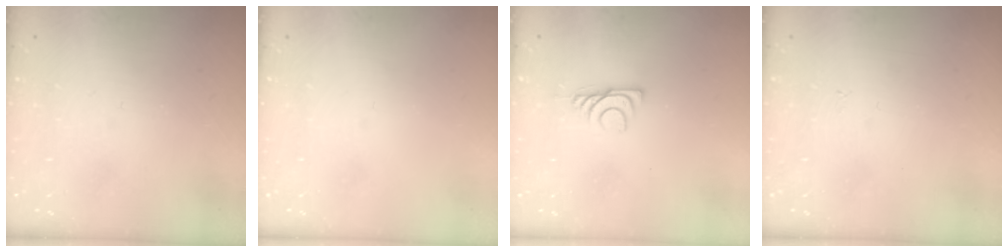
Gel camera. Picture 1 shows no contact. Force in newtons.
{"total": 0.0}
{"total": 6.3, "press": 6.3, "slide": 0.9}
{"total": 3.1, "press": 3.1, "slide": 0.4}